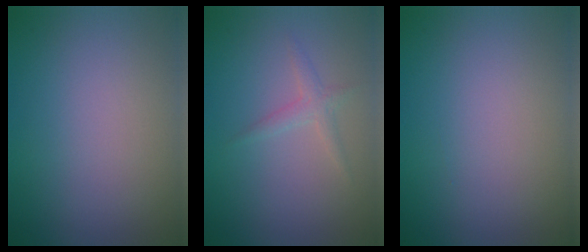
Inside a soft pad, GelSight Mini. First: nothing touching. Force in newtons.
{"total": 1.4, "press": 1.4, "slide": 0.0}
{"total": 0.0}